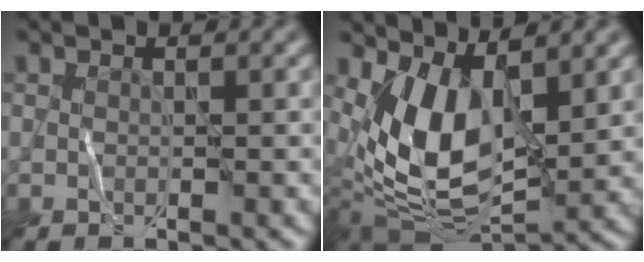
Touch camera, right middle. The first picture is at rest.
{"total": 8.4, "force": [1.8, 4.3, 7.0], "torque": [-0.154, -0.010, 0.045]}